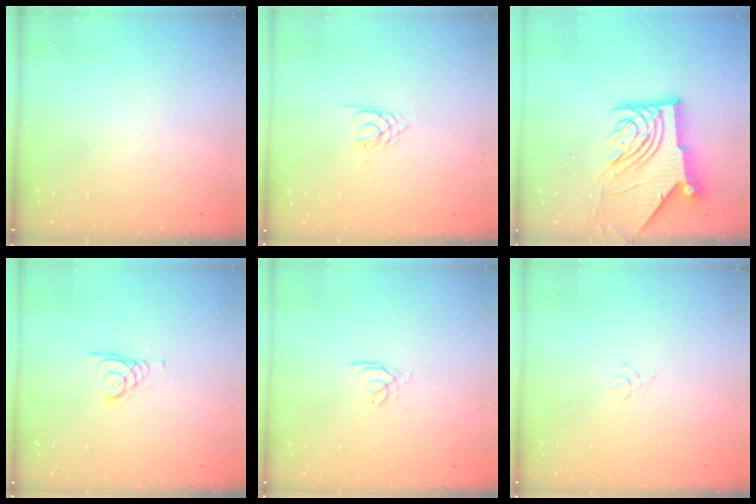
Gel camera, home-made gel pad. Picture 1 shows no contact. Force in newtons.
{"total": 3.5, "press": 3.5, "slide": 0.5}
{"total": 14.7, "press": 14.6, "slide": 1.7}
{"total": 1.3, "press": 1.3, "slide": 0.1}
{"total": 0.7, "press": 0.6, "slide": 0.4}
{"total": 1.5, "press": 1.4, "slide": 0.4}